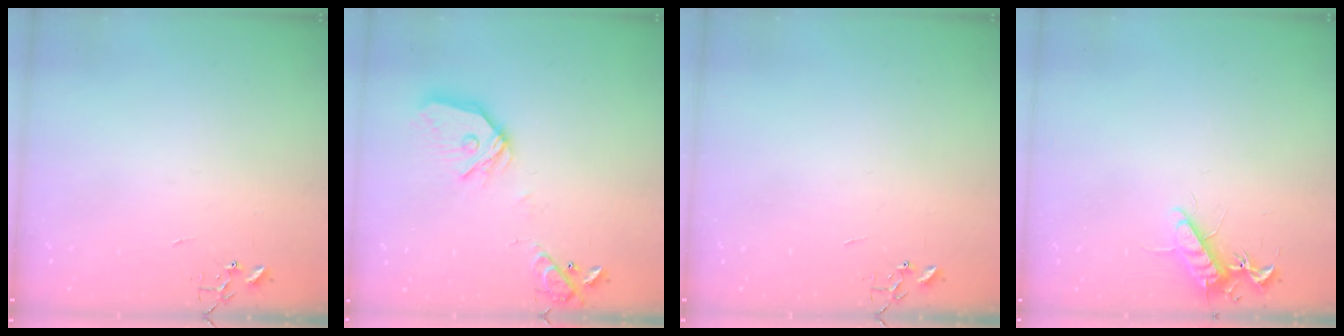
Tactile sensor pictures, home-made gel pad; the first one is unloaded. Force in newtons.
{"total": 15.8, "press": 15.6, "slide": 2.1}
{"total": 0.0}
{"total": 11.3, "press": 11.3, "slide": 0.7}